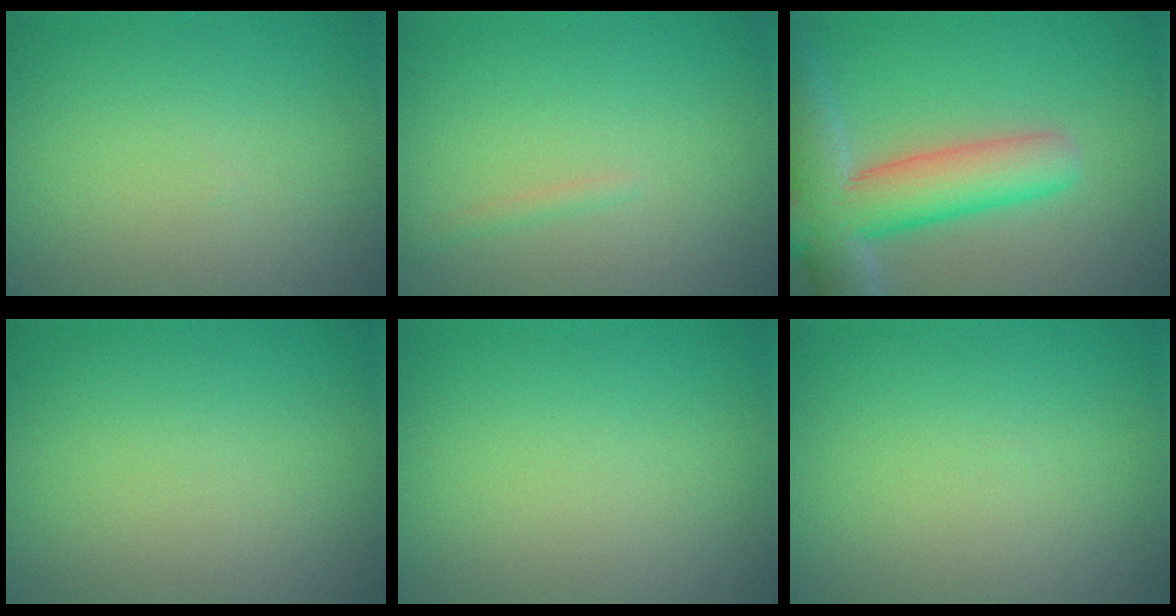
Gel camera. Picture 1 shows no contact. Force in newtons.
{"total": 0.6, "press": 0.6, "slide": 0.0}
{"total": 8.6, "press": 8.6, "slide": 0.7}
{"total": 0.0}
{"total": 0.0}
{"total": 0.0}